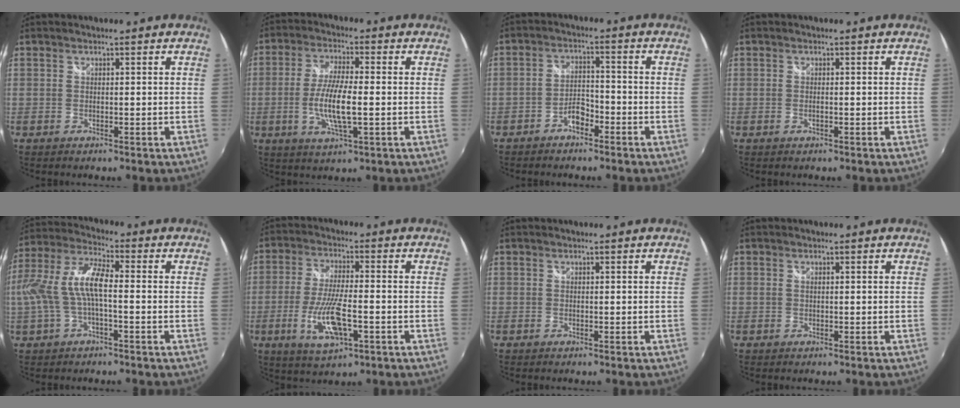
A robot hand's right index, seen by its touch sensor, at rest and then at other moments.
{"total": 9.2, "force": [-1.6, 1.9, 8.8], "torque": [-0.176, -0.007, -0.031]}
{"total": 3.9, "force": [-2.9, 1.7, 2.0], "torque": [-0.047, 0.008, -0.047]}
{"total": 0.6, "force": [-0.2, 0.0, 0.5], "torque": [-0.011, -0.001, -0.004]}
{"total": 10.6, "force": [-1.3, 3.1, 10.1], "torque": [-0.204, 0.007, -0.021]}
{"total": 10.8, "force": [-3.6, 2.9, 9.7], "torque": [-0.199, -0.015, -0.064]}
{"total": 0.0}
{"total": 0.0}